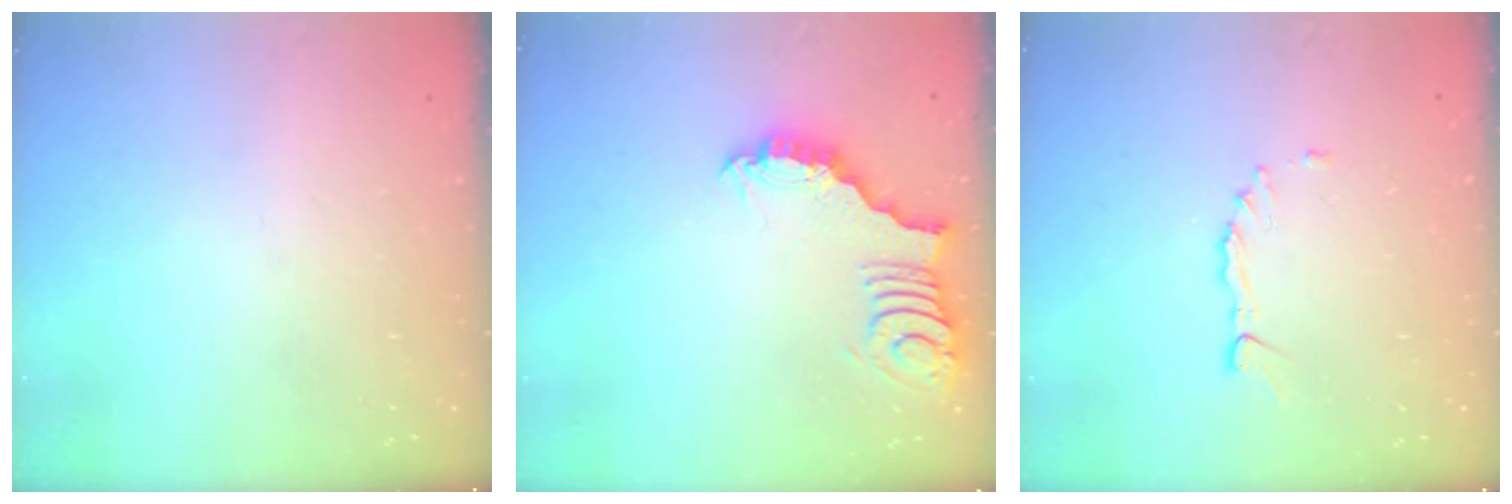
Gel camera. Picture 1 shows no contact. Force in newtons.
{"total": 3.3, "press": 3.3, "slide": 0.1}
{"total": 2.3, "press": 2.3, "slide": 0.2}